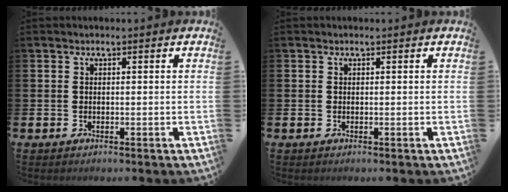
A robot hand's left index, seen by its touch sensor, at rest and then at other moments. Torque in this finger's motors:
{"motor_torque": [-0.01, -0.12, 0.04, 0.02]}